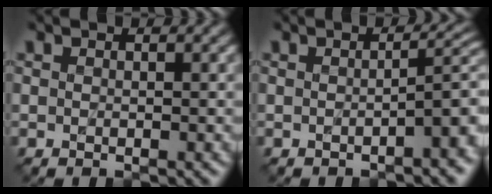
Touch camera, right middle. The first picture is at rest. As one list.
[{"total": 3.8, "force": [-1.5, 1.2, 3.3], "torque": [-0.040, 0.009, -0.022]}]